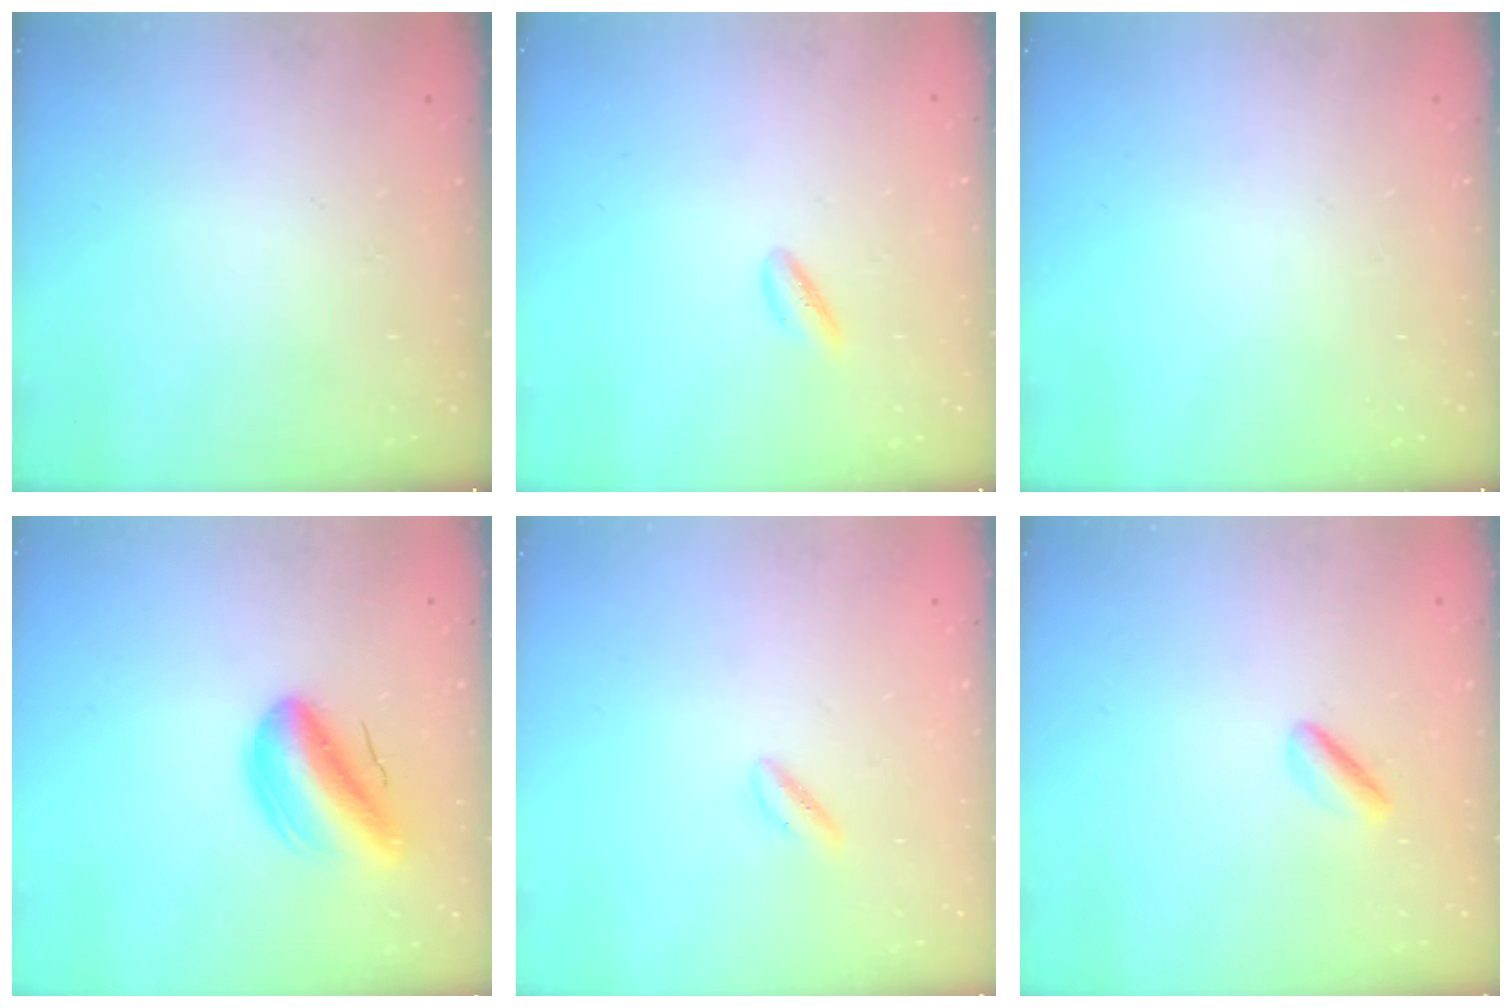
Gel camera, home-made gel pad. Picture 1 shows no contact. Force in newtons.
{"total": 3.0, "press": 2.8, "slide": 0.9}
{"total": 0.0}
{"total": 11.6, "press": 11.2, "slide": 3.1}
{"total": 1.5, "press": 1.1, "slide": 1.0}
{"total": 2.4, "press": 2.4, "slide": 0.4}